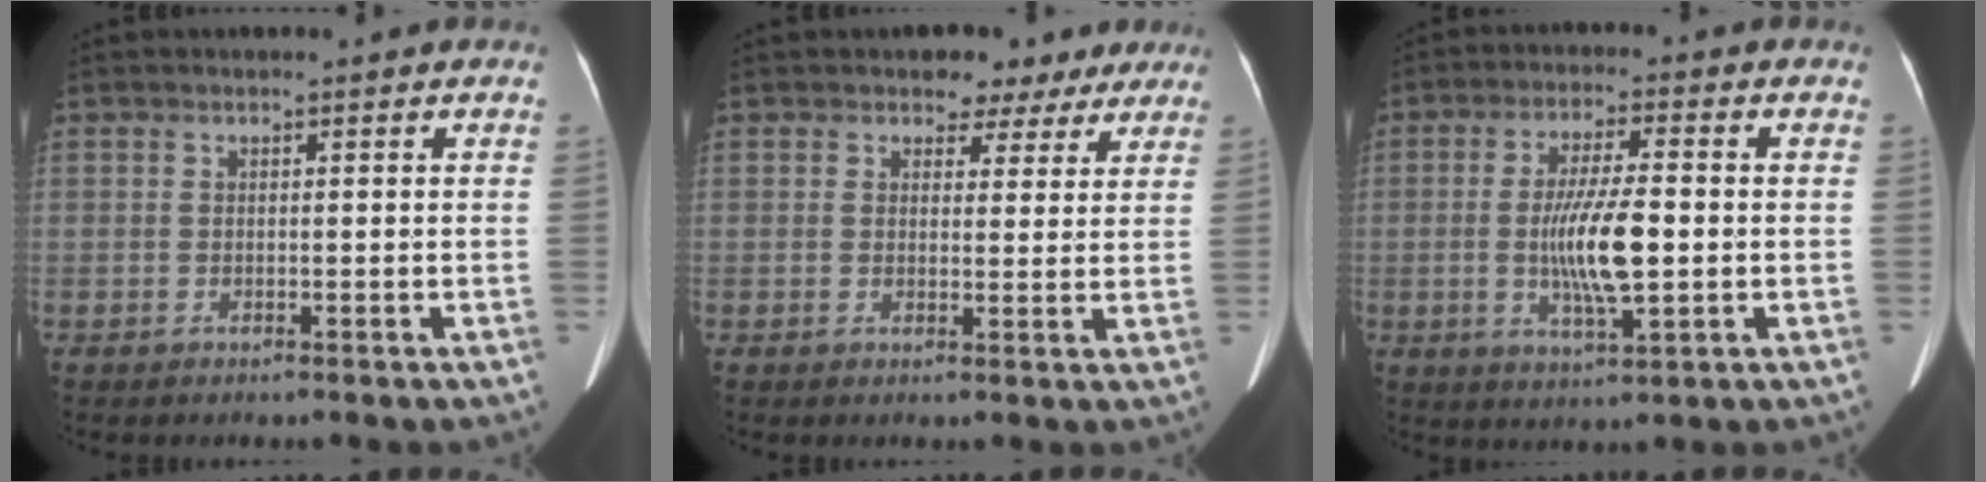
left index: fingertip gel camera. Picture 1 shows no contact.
{"total": 5.8, "force": [4.5, 3.5, 1.3], "torque": [-0.004, 0.004, 0.047]}
{"total": 9.5, "force": [-0.9, 1.6, 9.3], "torque": [-0.177, -0.006, -0.015]}